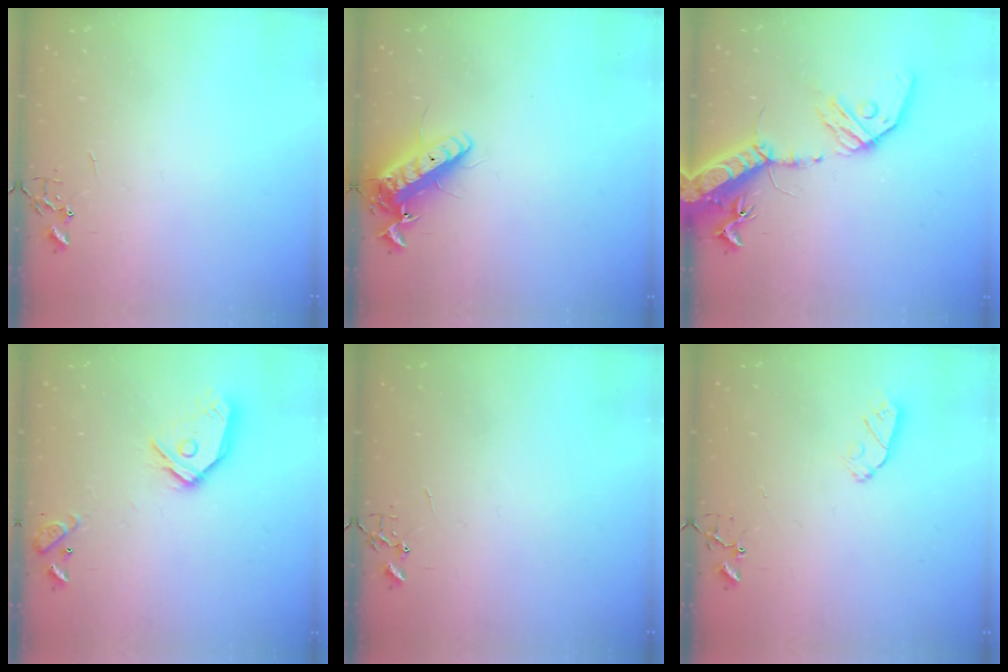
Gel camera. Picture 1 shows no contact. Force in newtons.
{"total": 13.4, "press": 13.1, "slide": 2.5}
{"total": 20.5, "press": 20.0, "slide": 4.4}
{"total": 14.7, "press": 14.6, "slide": 2.0}
{"total": 0.0}
{"total": 5.5, "press": 5.4, "slide": 0.8}